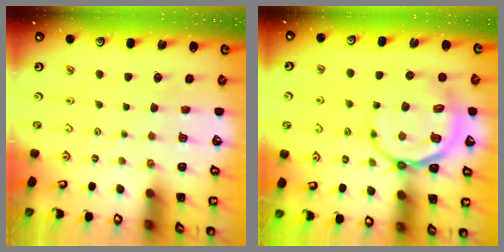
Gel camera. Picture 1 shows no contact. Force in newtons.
{"total": 13.5, "press": 13.3, "slide": 2.7}